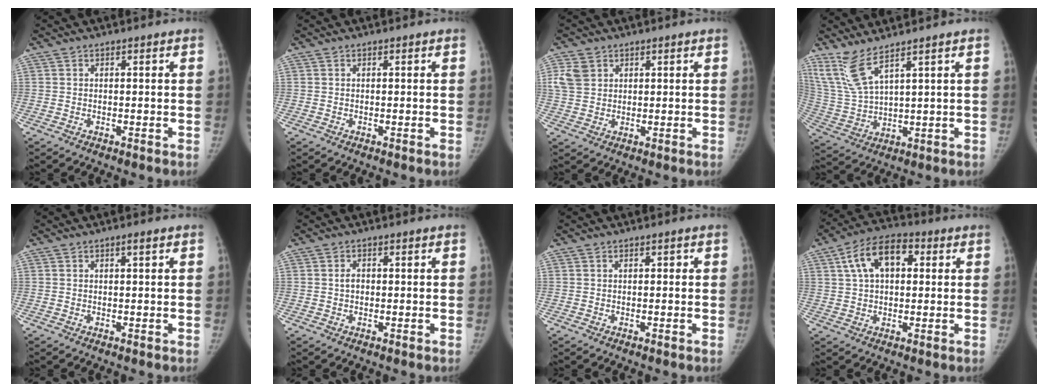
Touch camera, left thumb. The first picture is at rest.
{"total": 0.0}
{"total": 4.6, "force": [1.9, 3.6, 2.1], "torque": [-0.029, 0.000, 0.041]}
{"total": 8.2, "force": [6.0, 1.3, 5.4], "torque": [-0.128, -0.035, 0.145]}
{"total": 0.7, "force": [0.3, 0.1, 0.7], "torque": [-0.009, 0.000, 0.001]}
{"total": 1.6, "force": [0.0, 1.2, 1.0], "torque": [-0.010, 0.005, -0.003]}
{"total": 0.6, "force": [0.1, 0.4, 0.4], "torque": [-0.001, 0.002, 0.000]}
{"total": 11.4, "force": [3.3, 6.9, 8.5], "torque": [-0.134, 0.020, 0.048]}